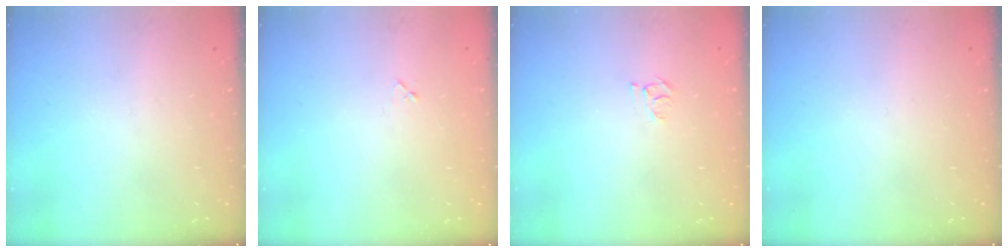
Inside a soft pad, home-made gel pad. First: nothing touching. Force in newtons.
{"total": 2.2, "press": 2.2, "slide": 0.1}
{"total": 3.6, "press": 3.6, "slide": 0.4}
{"total": 0.0}